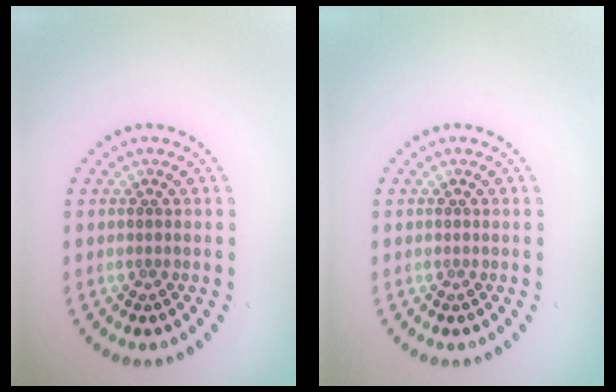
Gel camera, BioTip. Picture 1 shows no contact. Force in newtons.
{"total": 0.0}